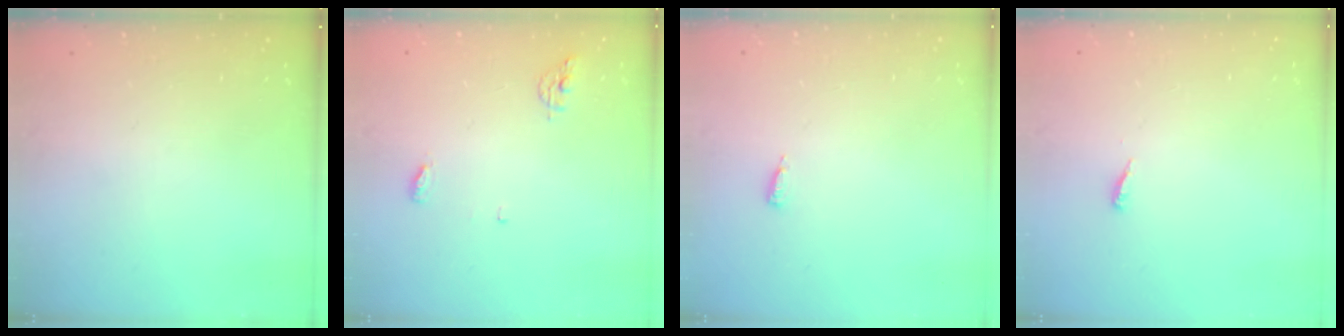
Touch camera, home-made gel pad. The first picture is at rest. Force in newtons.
{"total": 4.7, "press": 4.7, "slide": 0.4}
{"total": 4.3, "press": 4.2, "slide": 1.0}
{"total": 3.2, "press": 3.2, "slide": 0.2}